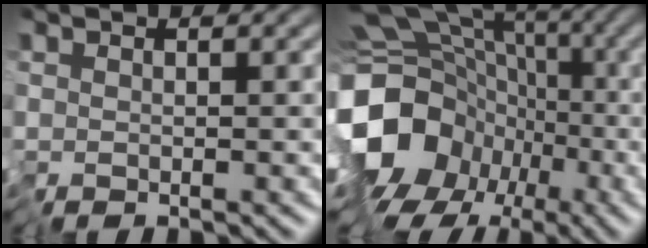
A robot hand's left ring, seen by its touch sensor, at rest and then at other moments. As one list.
[{"total": 16.8, "force": [-4.5, 13.9, 8.2], "torque": [-0.174, -0.003, -0.089]}]